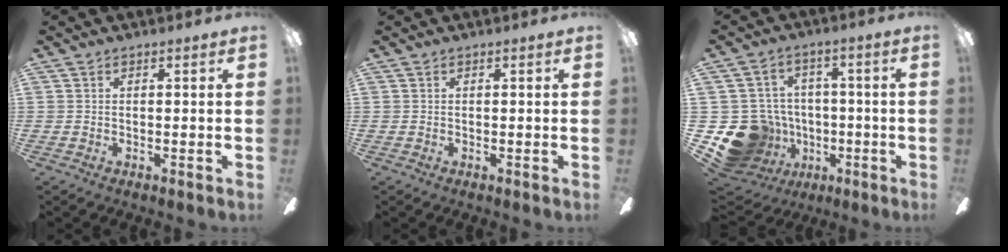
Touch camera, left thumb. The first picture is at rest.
{"total": 0.0}
{"total": 16.3, "force": [-5.5, 14.1, 6.0], "torque": [-0.145, 0.032, -0.068]}